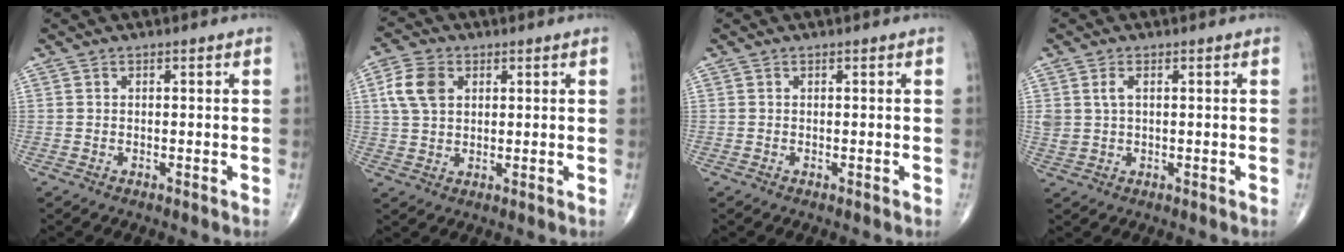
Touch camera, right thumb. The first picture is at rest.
{"total": 7.1, "force": [2.1, 4.9, 4.7], "torque": [-0.088, 0.004, 0.039]}
{"total": 0.0}
{"total": 3.1, "force": [1.0, 1.8, 2.3], "torque": [-0.054, -0.001, 0.025]}